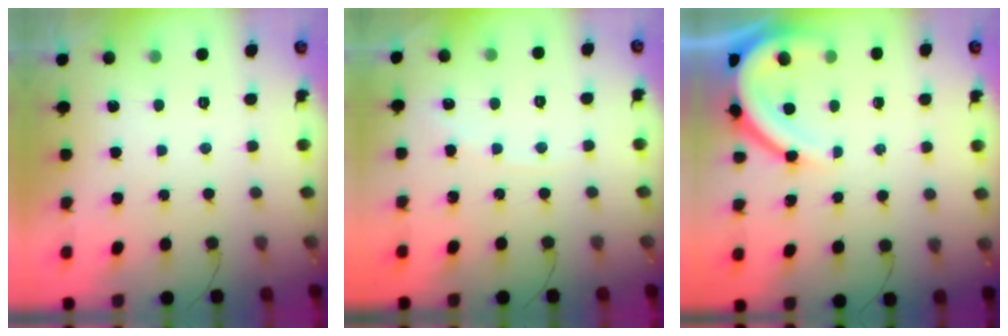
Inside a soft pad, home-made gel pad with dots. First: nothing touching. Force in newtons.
{"total": 3.7, "press": 3.7, "slide": 0.6}
{"total": 10.7, "press": 10.7, "slide": 0.9}